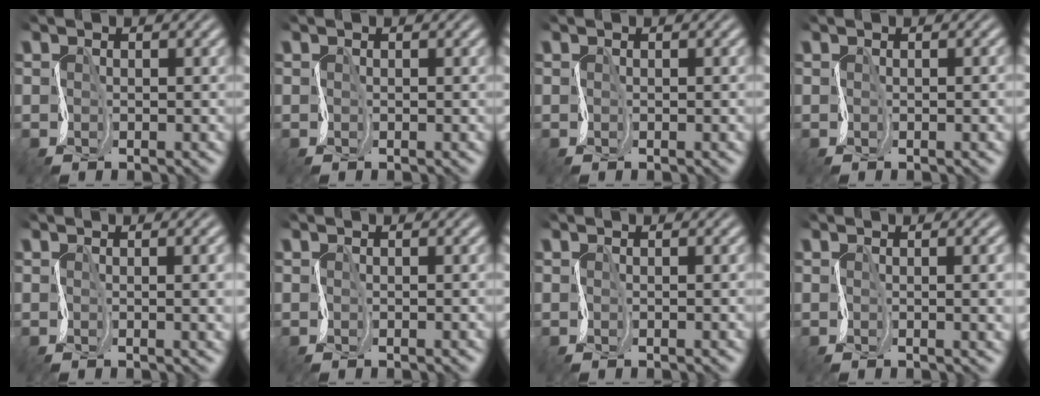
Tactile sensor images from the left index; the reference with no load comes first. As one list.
[{"total": 0.0}, {"total": 0.8, "force": [0.0, 0.3, 0.8], "torque": [-0.002, 0.004, -0.001]}, {"total": 3.1, "force": [0.1, 1.4, 2.8], "torque": [-0.021, 0.012, -0.005]}, {"total": 6.3, "force": [0.6, 3.0, 5.5], "torque": [-0.041, 0.024, 0.000]}, {"total": 0.9, "force": [-0.1, 0.4, 0.8], "torque": [0.000, 0.002, -0.005]}, {"total": 1.6, "force": [0.1, 0.7, 1.4], "torque": [-0.006, 0.007, -0.006]}, {"total": 7.0, "force": [0.6, 3.5, 6.1], "torque": [-0.049, 0.023, 0.001]}]